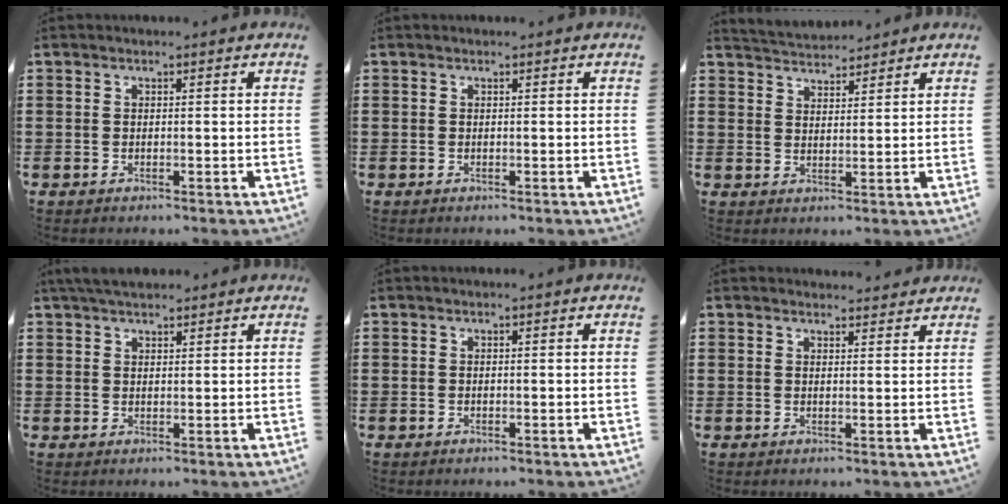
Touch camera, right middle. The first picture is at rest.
{"total": 0.0}
{"total": 3.5, "force": [3.5, 0.4, -0.3], "torque": [-0.006, -0.015, 0.065]}
{"total": 3.0, "force": [2.7, 0.8, 1.0], "torque": [-0.027, 0.001, 0.053]}
{"total": 0.0}
{"total": 1.9, "force": [1.8, 0.3, -0.2], "torque": [0.006, -0.003, 0.034]}